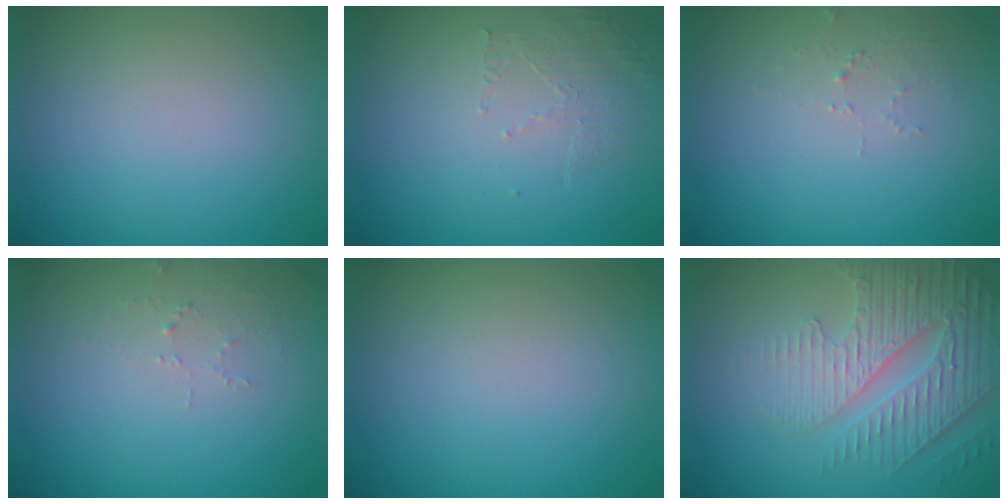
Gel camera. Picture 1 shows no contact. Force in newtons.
{"total": 1.5, "press": 0.5, "slide": 1.4}
{"total": 1.1, "press": 1.1, "slide": 0.1}
{"total": 1.1, "press": 1.1, "slide": 0.1}
{"total": 0.0}
{"total": 4.5, "press": 4.2, "slide": 1.8}